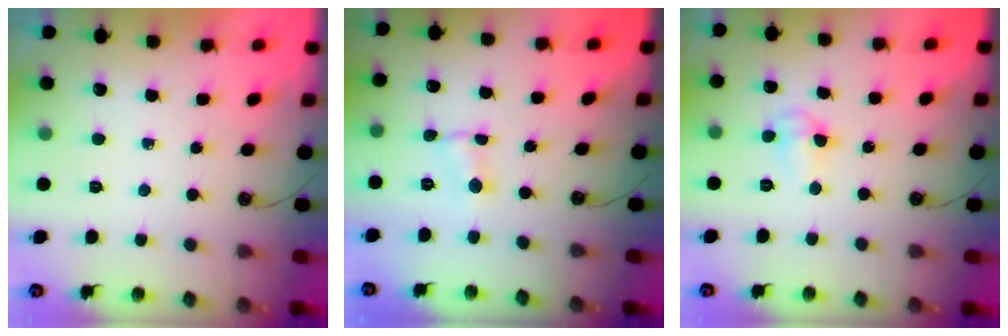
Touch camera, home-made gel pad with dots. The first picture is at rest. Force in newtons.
{"total": 1.0, "press": 1.0, "slide": 0.1}
{"total": 5.9, "press": 4.4, "slide": 3.8}